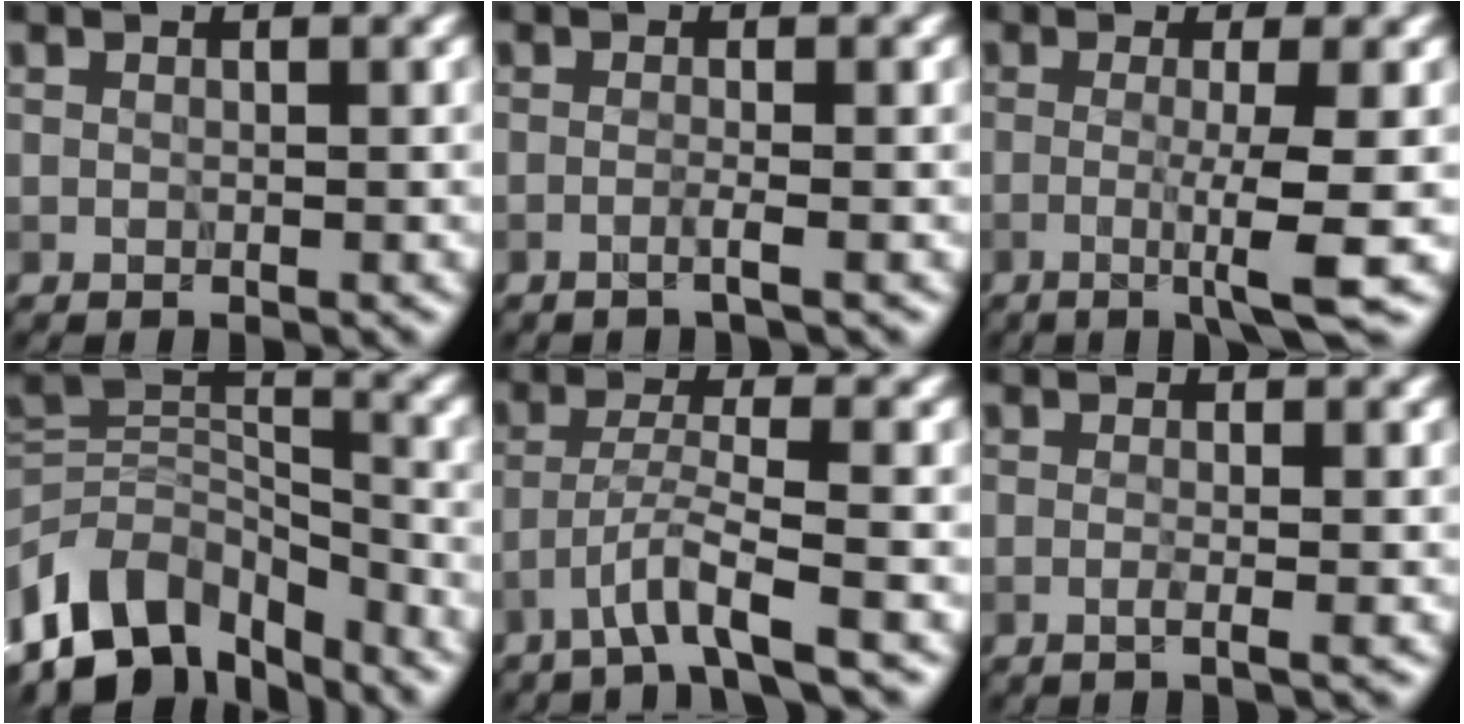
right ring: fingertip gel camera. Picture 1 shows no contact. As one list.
[{"total": 1.2, "force": [-0.5, 0.2, 1.0], "torque": [-0.012, 0.000, -0.018]}, {"total": 4.7, "force": [-1.2, 0.5, 4.5], "torque": [-0.073, -0.003, -0.030]}, {"total": 10.2, "force": [-6.2, 6.2, 5.3], "torque": [-0.093, 0.009, -0.124]}, {"total": 3.7, "force": [-2.3, 0.0, 2.8], "torque": [-0.051, 0.013, -0.056]}, {"total": 1.9, "force": [-0.1, 0.9, 1.7], "torque": [-0.003, 0.001, -0.019]}]